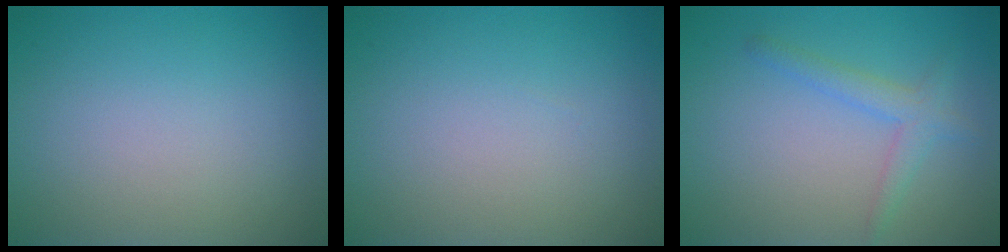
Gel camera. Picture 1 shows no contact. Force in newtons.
{"total": 0.0}
{"total": 2.2, "press": 2.2, "slide": 0.1}